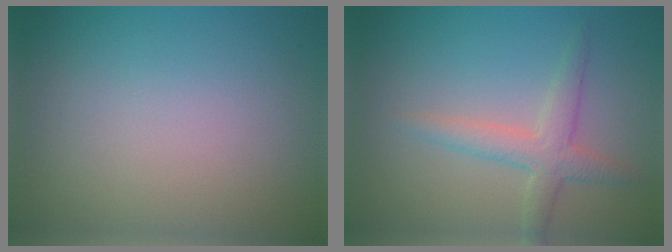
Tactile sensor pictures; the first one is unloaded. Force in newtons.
{"total": 2.9, "press": 2.9, "slide": 0.1}